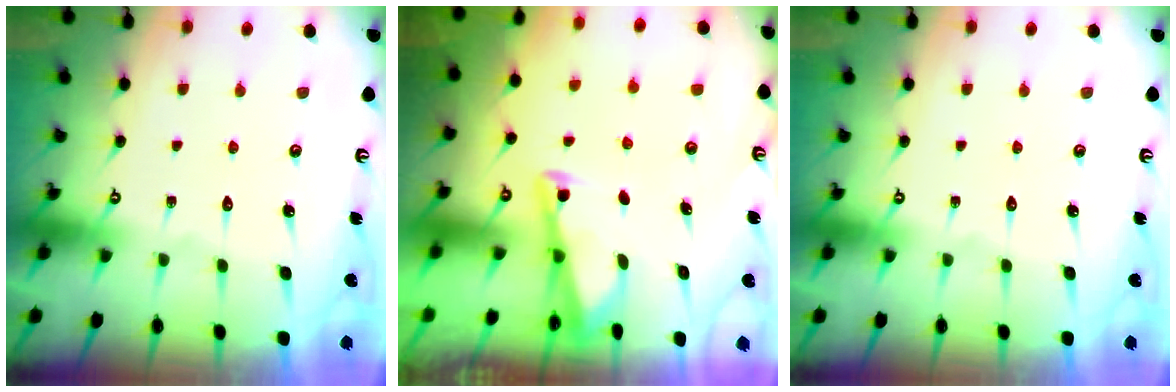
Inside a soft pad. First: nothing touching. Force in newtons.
{"total": 2.8, "press": 2.8, "slide": 0.4}
{"total": 0.0}